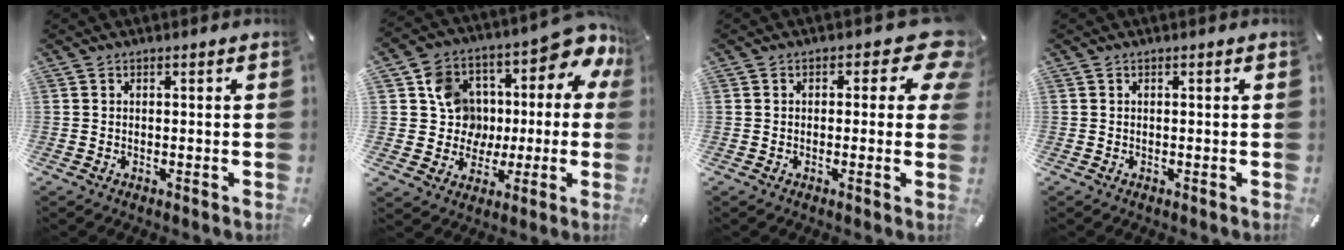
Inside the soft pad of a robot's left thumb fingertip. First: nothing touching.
{"total": 14.4, "force": [5.0, 11.5, 7.0], "torque": [-0.114, -0.054, 0.096]}
{"total": 8.1, "force": [2.6, 4.1, 6.5], "torque": [-0.075, -0.013, 0.041]}
{"total": 0.0}